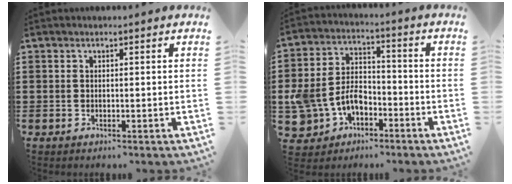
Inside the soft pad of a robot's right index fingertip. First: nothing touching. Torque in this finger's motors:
{"motor_torque": [0.73, -0.39, 0.50, 0.21]}